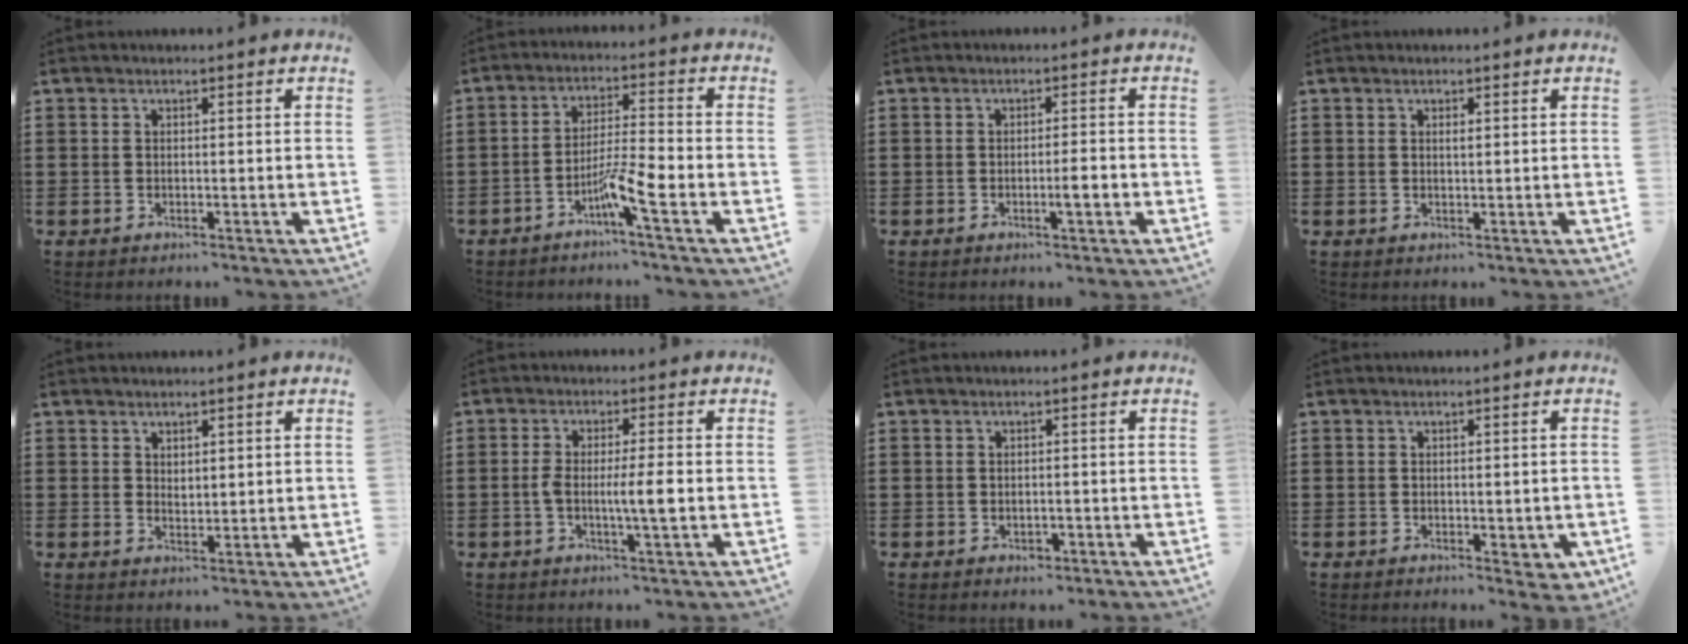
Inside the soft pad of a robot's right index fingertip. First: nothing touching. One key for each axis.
{"total": 6.4, "fx": -3.5, "fy": 0.1, "fz": 5.3, "tx": -0.109, "ty": -0.010, "tz": -0.066}
{"total": 2.9, "fx": -0.9, "fy": 0.3, "fz": 2.8, "tx": -0.047, "ty": -0.002, "tz": -0.016}
{"total": 0.8, "fx": 0.3, "fy": 0.2, "fz": 0.7, "tx": -0.015, "ty": 0.000, "tz": 0.005}
{"total": 1.7, "fx": 1.5, "fy": 0.8, "fz": 0.3, "tx": -0.008, "ty": 0.005, "tz": 0.028}
{"total": 5.4, "fx": -0.8, "fy": 0.5, "fz": 5.3, "tx": -0.109, "ty": -0.007, "tz": -0.023}
{"total": 1.1, "fx": -0.4, "fy": 0.7, "fz": 0.7, "tx": -0.015, "ty": 0.001, "tz": -0.008}
{"total": 1.9, "fx": -0.5, "fy": 0.8, "fz": 1.6, "tx": -0.027, "ty": -0.002, "tz": -0.007}